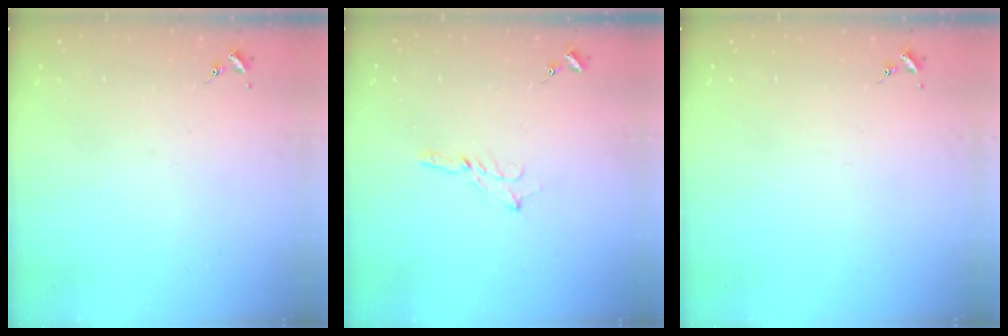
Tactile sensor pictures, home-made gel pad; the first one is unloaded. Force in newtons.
{"total": 2.3, "press": 2.3, "slide": 0.2}
{"total": 0.0}